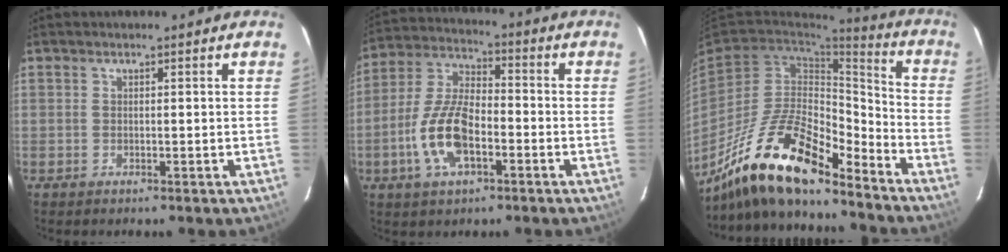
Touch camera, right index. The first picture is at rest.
{"total": 12.7, "force": [-4.4, 5.8, 10.3], "torque": [-0.223, 0.005, -0.084]}
{"total": 19.9, "force": [-15.0, 5.6, 11.8], "torque": [-0.231, -0.011, -0.271]}